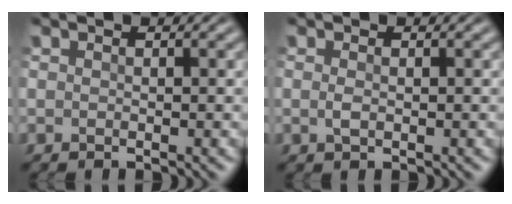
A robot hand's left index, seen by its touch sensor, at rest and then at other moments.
{"total": 0.7, "force": [0.2, 0.4, 0.5], "torque": [-0.017, 0.002, 0.003]}